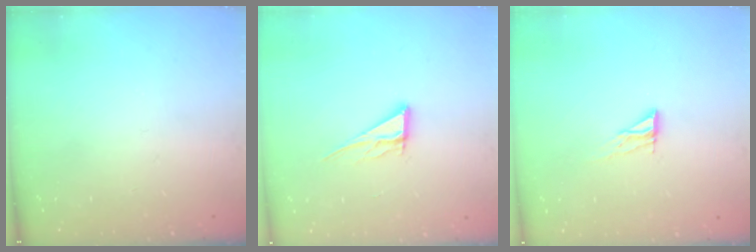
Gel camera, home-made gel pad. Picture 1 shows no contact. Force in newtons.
{"total": 8.2, "press": 8.1, "slide": 0.7}
{"total": 6.3, "press": 6.3, "slide": 0.6}